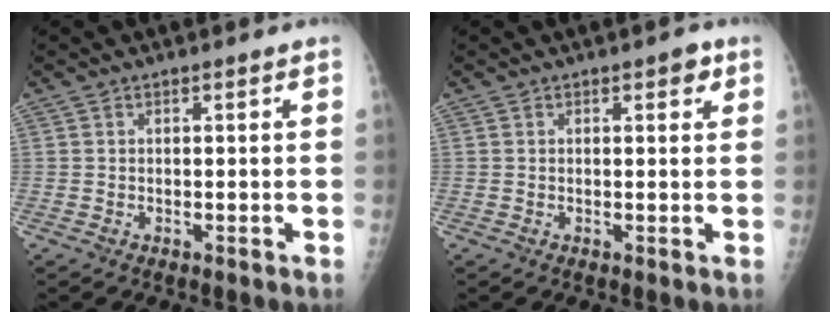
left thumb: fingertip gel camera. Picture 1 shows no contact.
{"total": 2.3, "force": [1.2, 0.9, 1.7], "torque": [-0.013, -0.002, 0.012]}